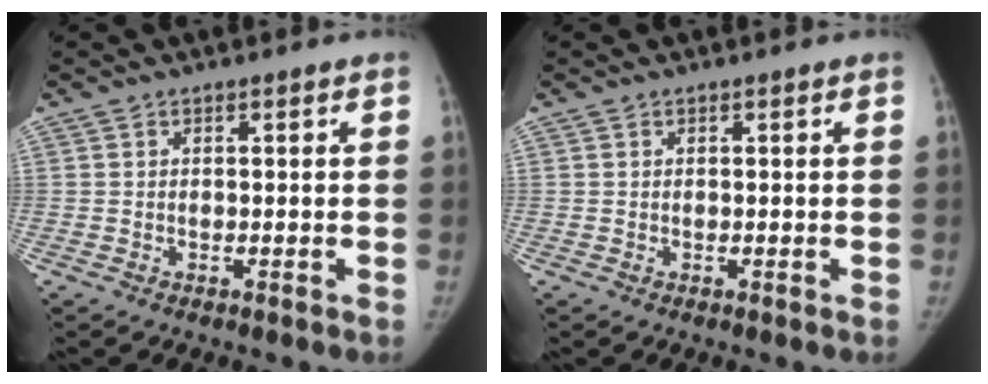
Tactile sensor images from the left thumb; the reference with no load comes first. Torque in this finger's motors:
{"motor_torque": [-0.01, -0.01, 0.03, 0.01, 0.00]}